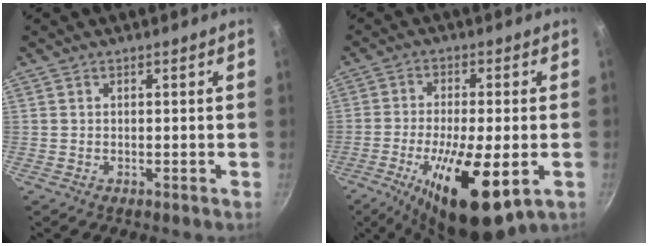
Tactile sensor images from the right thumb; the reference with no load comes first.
{"total": 16.8, "force": [-5.6, 5.3, 15.0], "torque": [-0.261, -0.001, -0.089]}